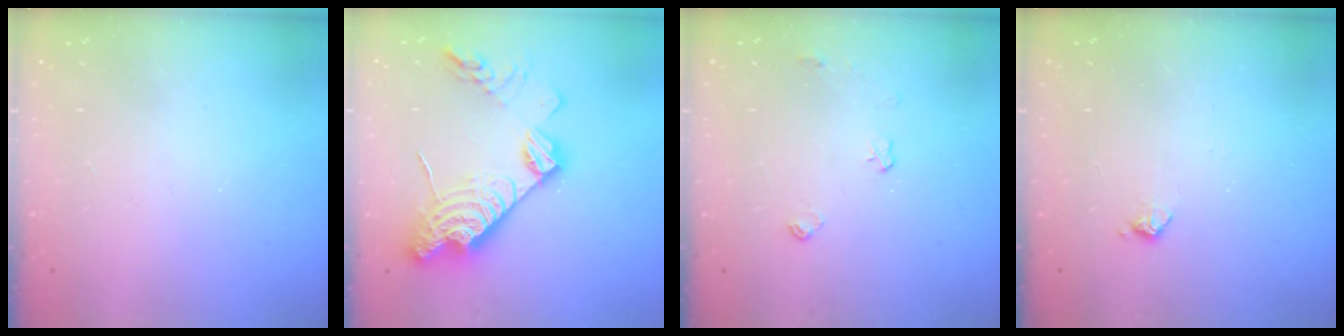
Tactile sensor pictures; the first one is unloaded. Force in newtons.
{"total": 20.3, "press": 20.2, "slide": 1.8}
{"total": 4.9, "press": 4.9, "slide": 0.6}
{"total": 5.7, "press": 5.7, "slide": 0.8}